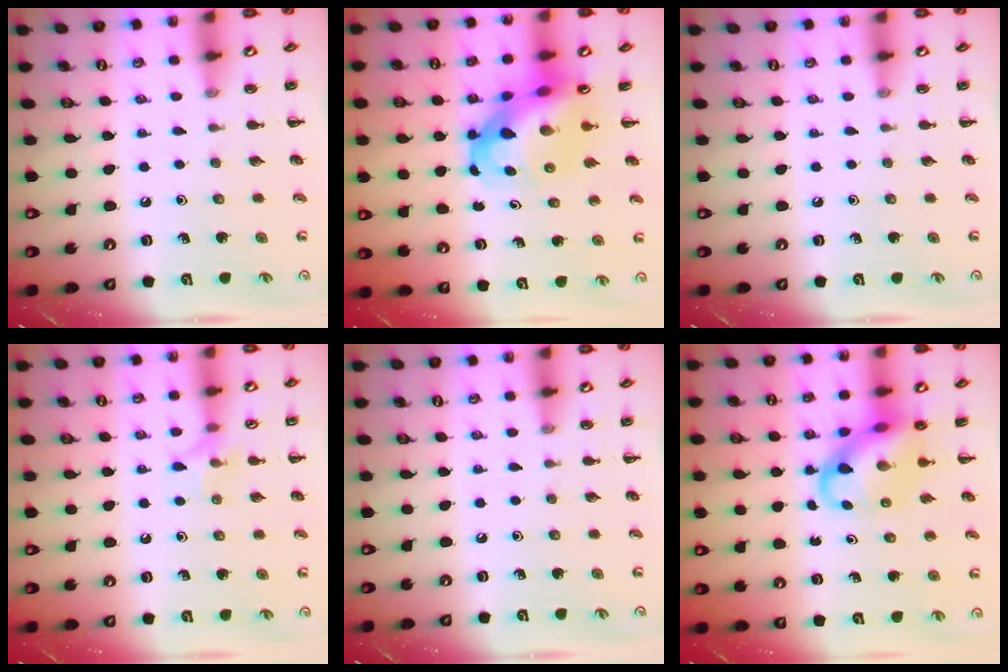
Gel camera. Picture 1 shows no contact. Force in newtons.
{"total": 10.5, "press": 10.0, "slide": 3.0}
{"total": 0.0}
{"total": 6.4, "press": 6.4, "slide": 0.9}
{"total": 0.0}
{"total": 9.2, "press": 8.8, "slide": 2.7}